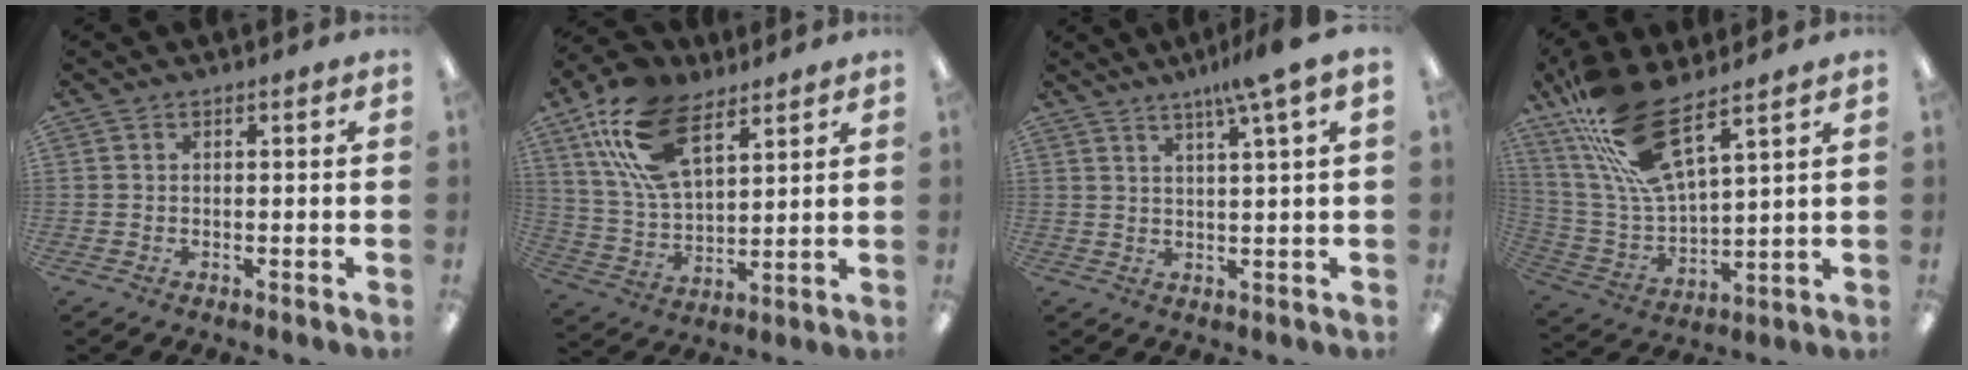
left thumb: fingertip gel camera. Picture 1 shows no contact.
{"total": 18.6, "force": [10.4, 9.6, 12.0], "torque": [-0.260, -0.023, 0.188]}
{"total": 6.9, "force": [4.6, -0.5, 5.2], "torque": [-0.097, -0.015, 0.073]}
{"total": 17.8, "force": [12.4, 5.3, 11.6], "torque": [-0.256, -0.065, 0.221]}